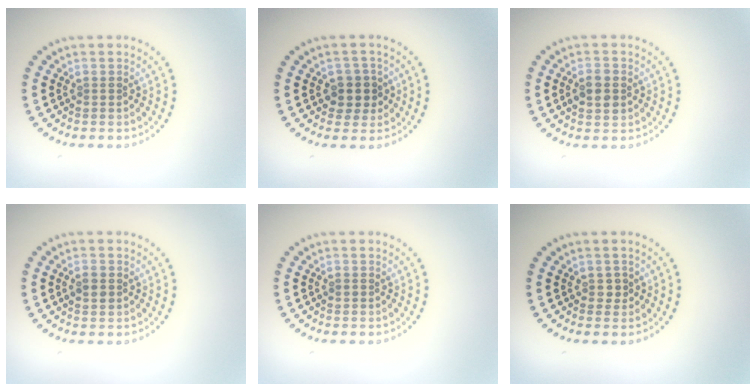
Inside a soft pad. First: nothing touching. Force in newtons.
{"total": 2.5, "press": 2.2, "slide": 1.0}
{"total": 2.7, "press": 2.7, "slide": 0.1}
{"total": 1.4, "press": 1.4, "slide": 0.1}
{"total": 0.5, "press": 0.5, "slide": 0.2}
{"total": 0.7, "press": 0.6, "slide": 0.2}